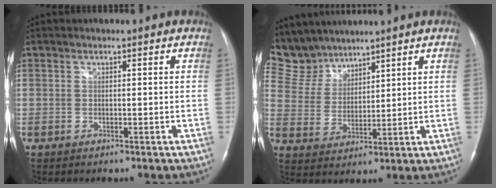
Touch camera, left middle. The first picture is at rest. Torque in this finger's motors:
{"motor_torque": [0.05, -0.05, 0.01, -0.04]}